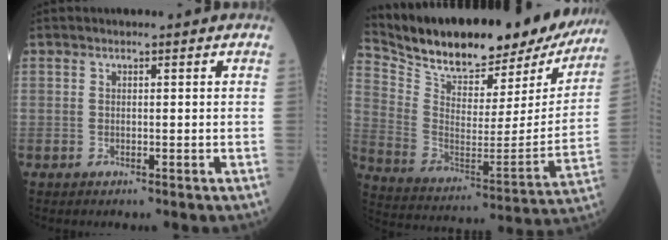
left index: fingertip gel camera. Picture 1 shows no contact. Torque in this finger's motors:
{"motor_torque": [0.36, -0.95, 0.38, 0.16]}